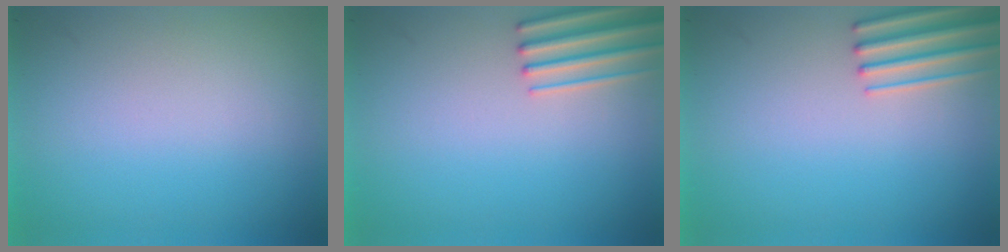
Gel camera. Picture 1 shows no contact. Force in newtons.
{"total": 2.0}
{"total": 2.0}